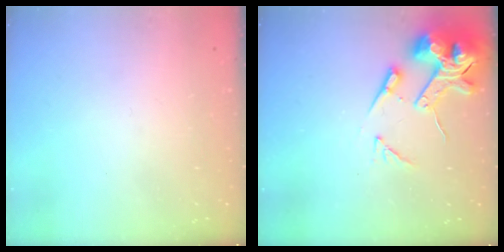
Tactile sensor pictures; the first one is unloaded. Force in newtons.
{"total": 15.5, "press": 15.3, "slide": 2.1}